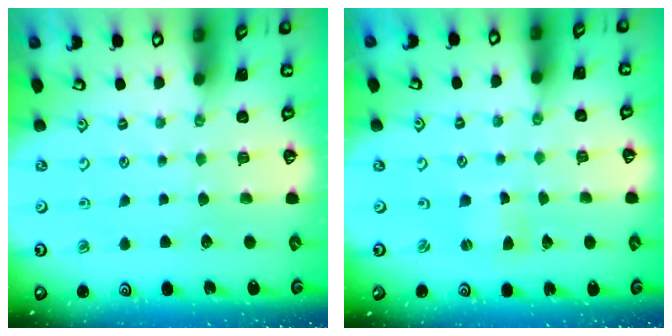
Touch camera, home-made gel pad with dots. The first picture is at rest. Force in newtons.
{"total": 0.0}